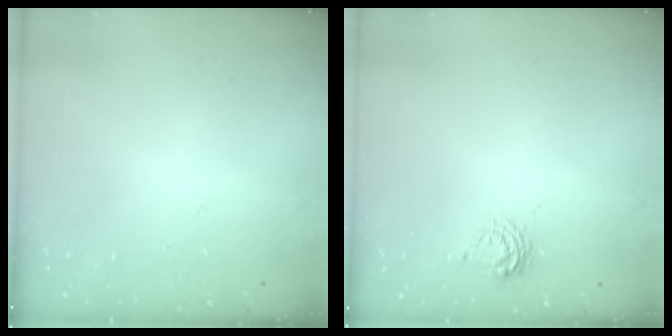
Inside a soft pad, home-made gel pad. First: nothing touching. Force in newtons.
{"total": 6.9, "press": 6.9, "slide": 0.7}